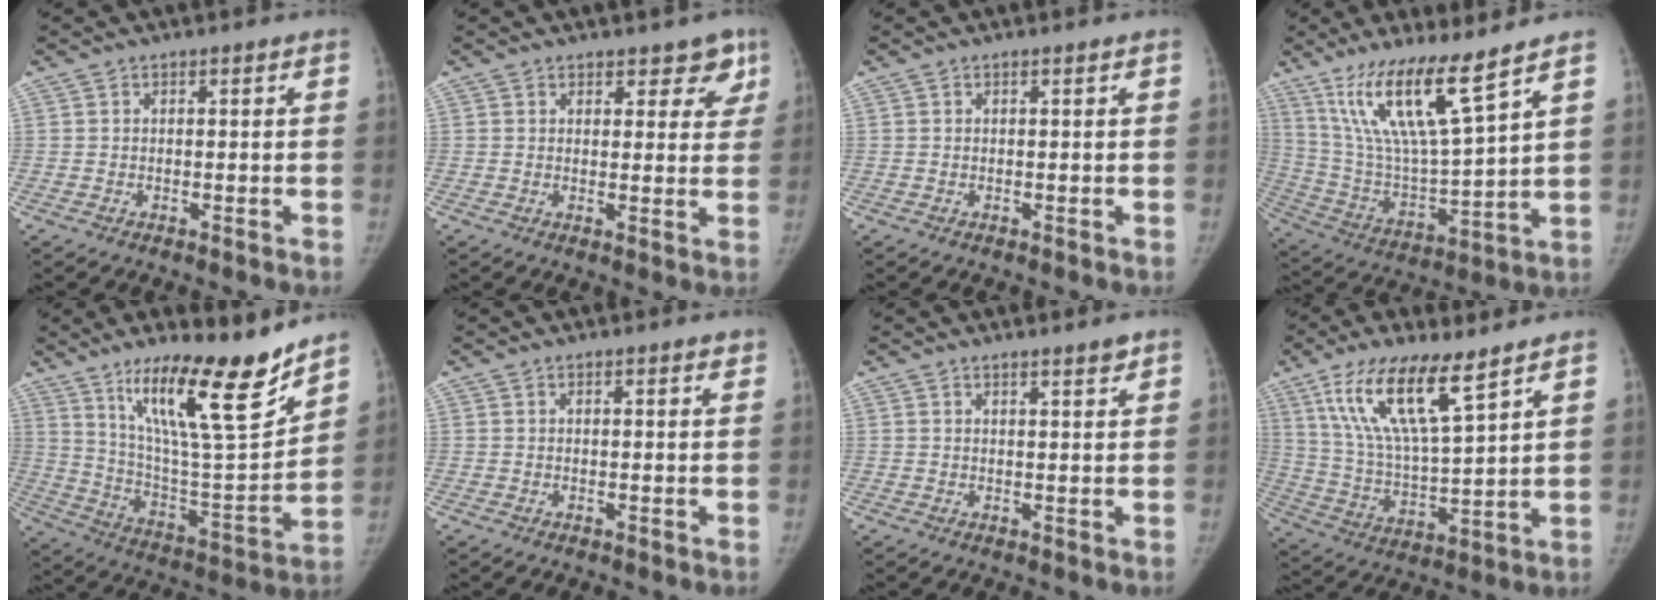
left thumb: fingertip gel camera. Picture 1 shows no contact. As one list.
[{"total": 5.5, "force": [3.9, 3.2, 2.1], "torque": [0.020, -0.020, 0.041]}, {"total": 0.0}, {"total": 16.8, "force": [11.1, 2.1, 12.4], "torque": [-0.225, -0.064, 0.224]}, {"total": 22.4, "force": [15.4, 4.3, 15.7], "torque": [-0.226, -0.090, 0.266]}, {"total": 1.3, "force": [0.9, 0.3, 0.8], "torque": [-0.008, -0.003, 0.011]}, {"total": 2.3, "force": [1.8, 0.2, 1.3], "torque": [-0.017, -0.015, 0.028]}, {"total": 16.4, "force": [9.6, 4.3, 12.5], "torque": [-0.232, -0.043, 0.193]}]